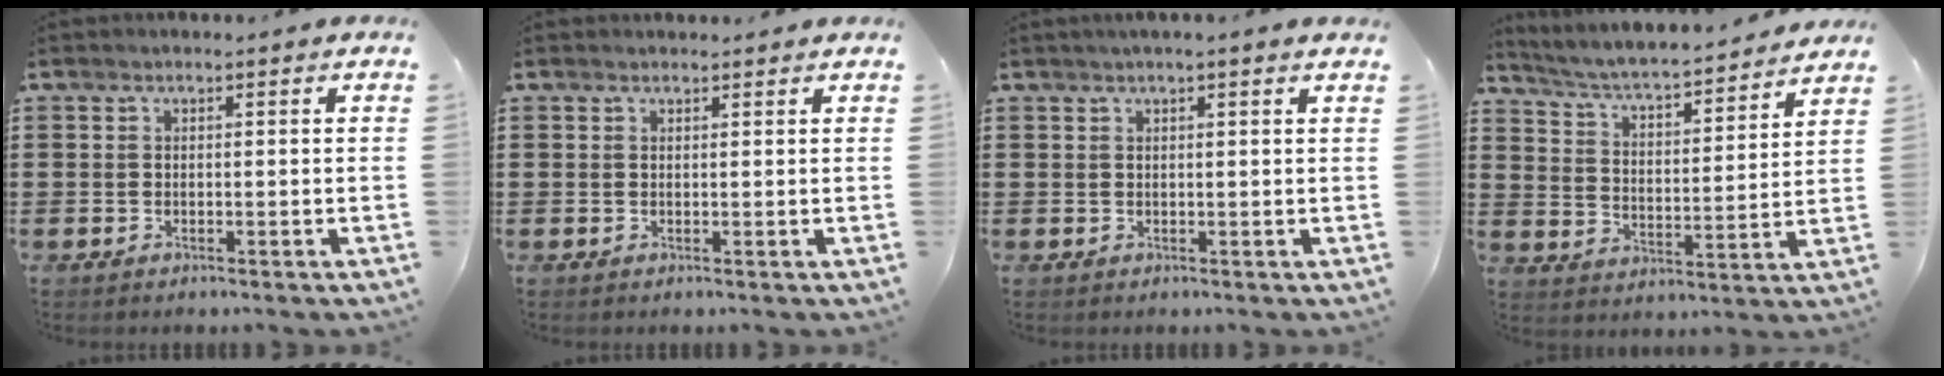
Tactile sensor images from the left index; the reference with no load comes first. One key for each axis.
{"total": 0.7, "fx": 0.7, "fy": 0.2, "fz": 0.1, "tx": -0.003, "ty": 0.001, "tz": 0.014}
{"total": 1.3, "fx": 0.9, "fy": 0.0, "fz": 1.0, "tx": -0.019, "ty": 0.000, "tz": 0.016}
{"total": 4.1, "fx": 3.9, "fy": 0.1, "fz": 1.3, "tx": -0.047, "ty": -0.035, "tz": 0.058}